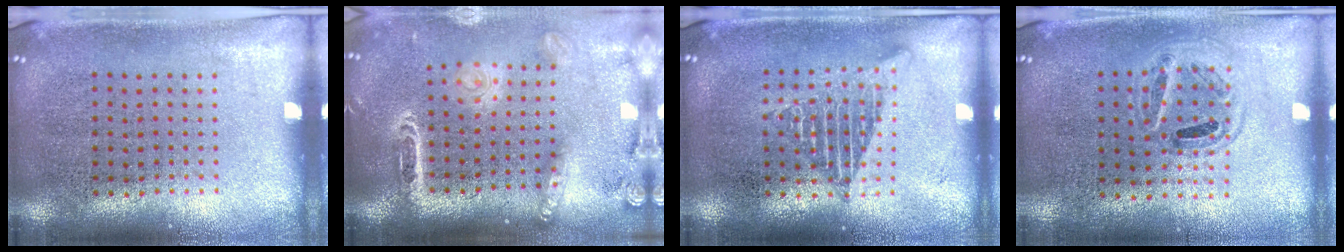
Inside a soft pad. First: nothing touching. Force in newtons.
{"total": 2.4, "press": 1.9, "slide": 1.5}
{"total": 1.3, "press": 1.3, "slide": 0.1}
{"total": 0.9, "press": 0.8, "slide": 0.3}